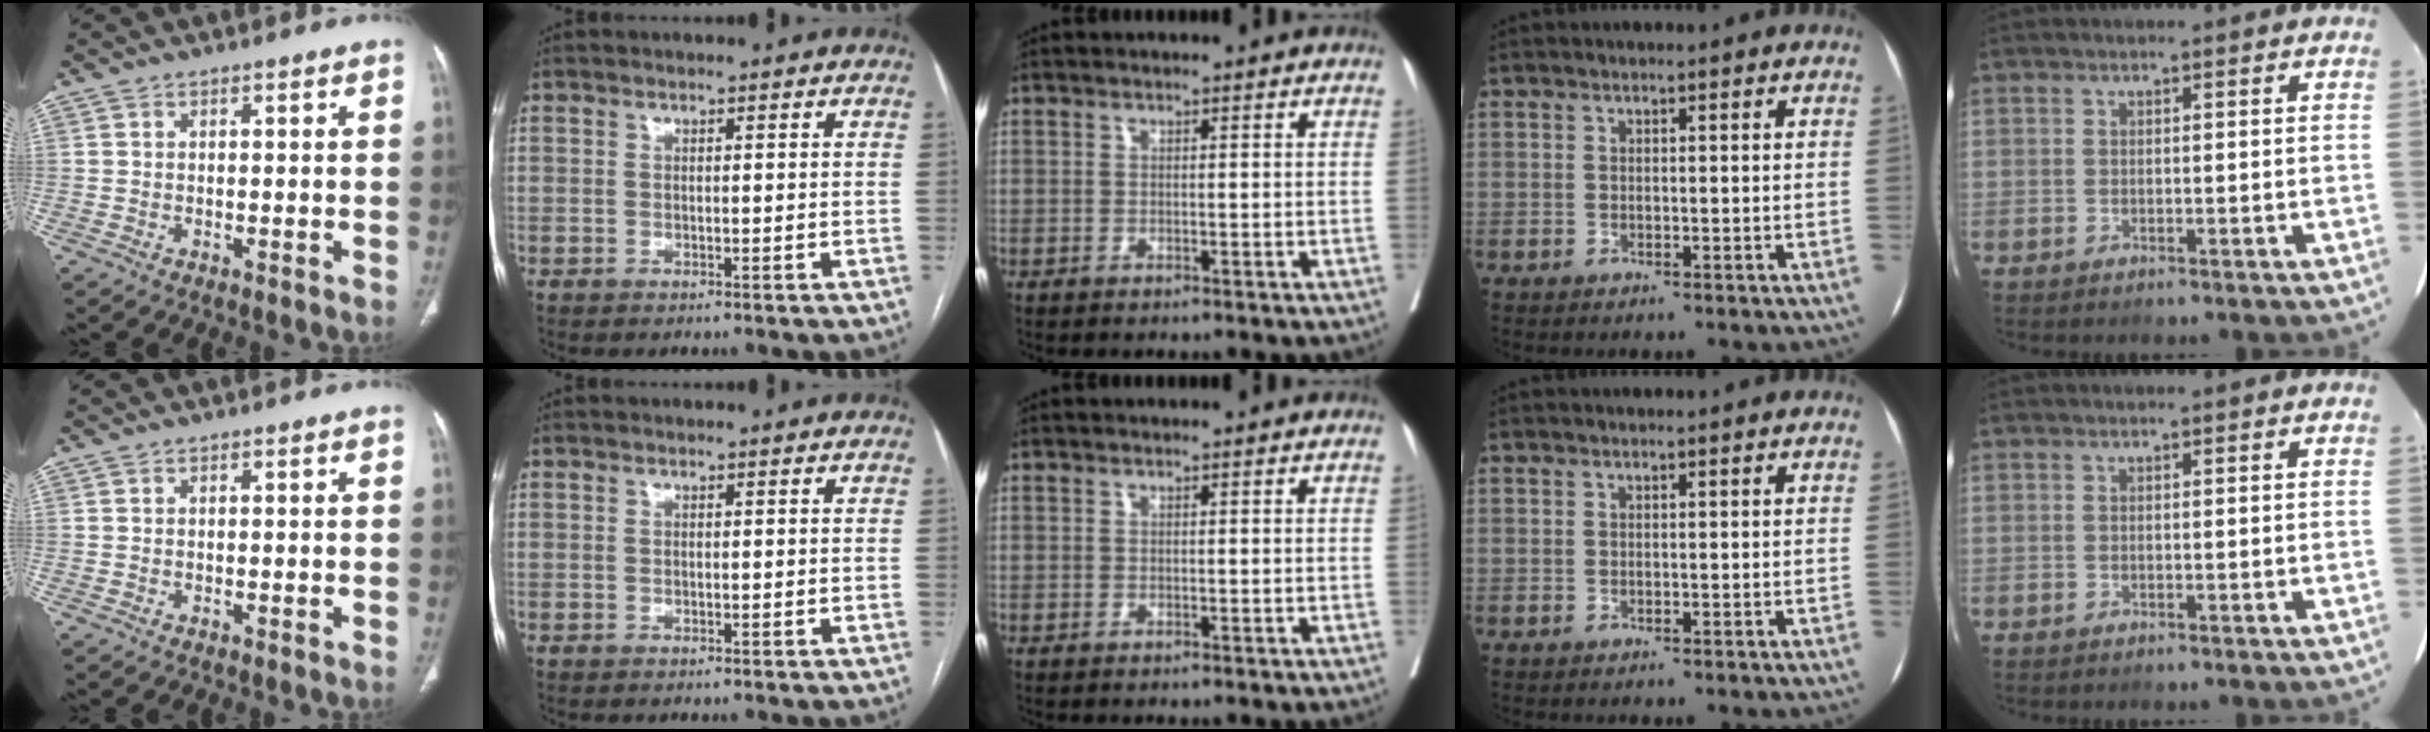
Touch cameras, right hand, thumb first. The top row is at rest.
{}